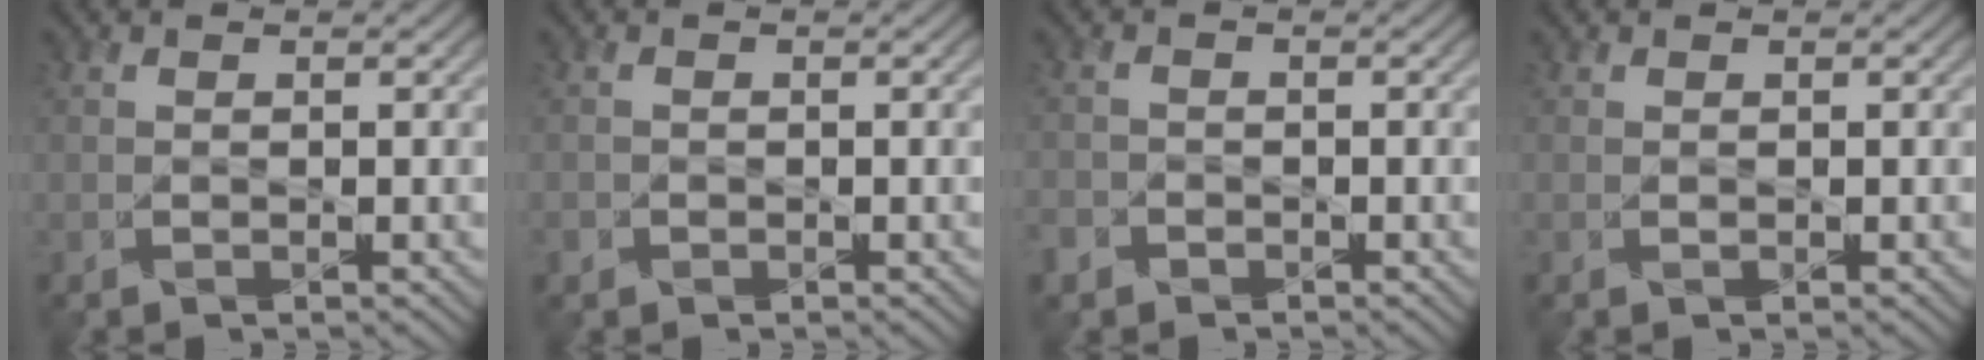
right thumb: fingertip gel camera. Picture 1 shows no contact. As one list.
[{"total": 0.7, "force": [-0.4, 0.6, -0.1], "torque": [0.005, -0.005, -0.009]}, {"total": 2.1, "force": [-1.5, 1.4, 0.1], "torque": [-0.001, -0.008, -0.036]}, {"total": 0.0}]